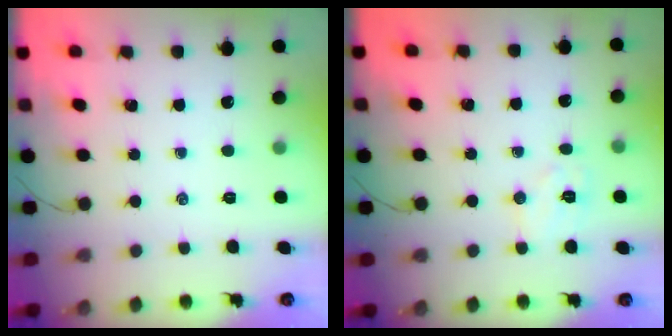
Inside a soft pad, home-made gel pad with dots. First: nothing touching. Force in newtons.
{"total": 5.6, "press": 5.5, "slide": 0.8}